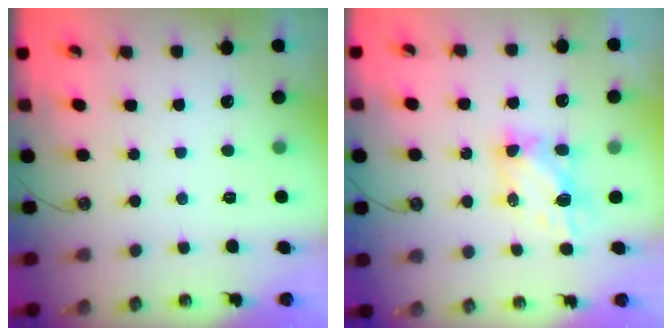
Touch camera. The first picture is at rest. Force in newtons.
{"total": 6.4, "press": 6.4, "slide": 0.7}